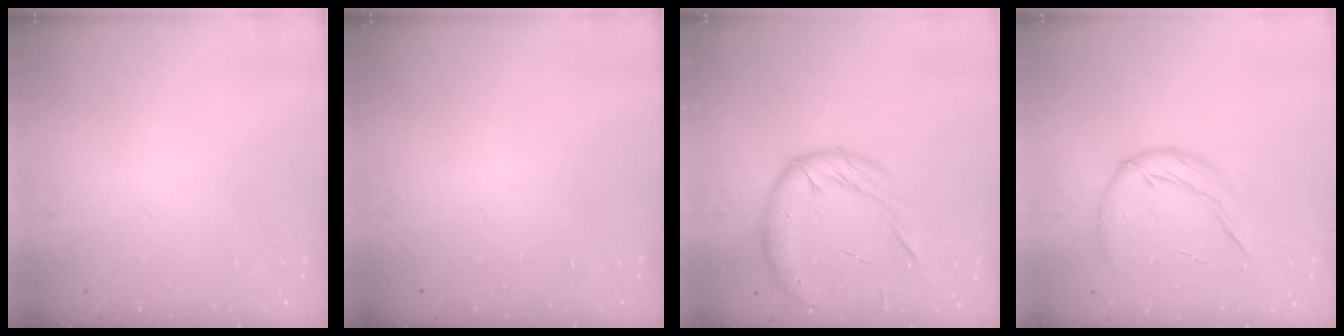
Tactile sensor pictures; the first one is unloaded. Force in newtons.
{"total": 0.0}
{"total": 16.1, "press": 15.9, "slide": 2.5}
{"total": 11.2, "press": 10.9, "slide": 2.4}